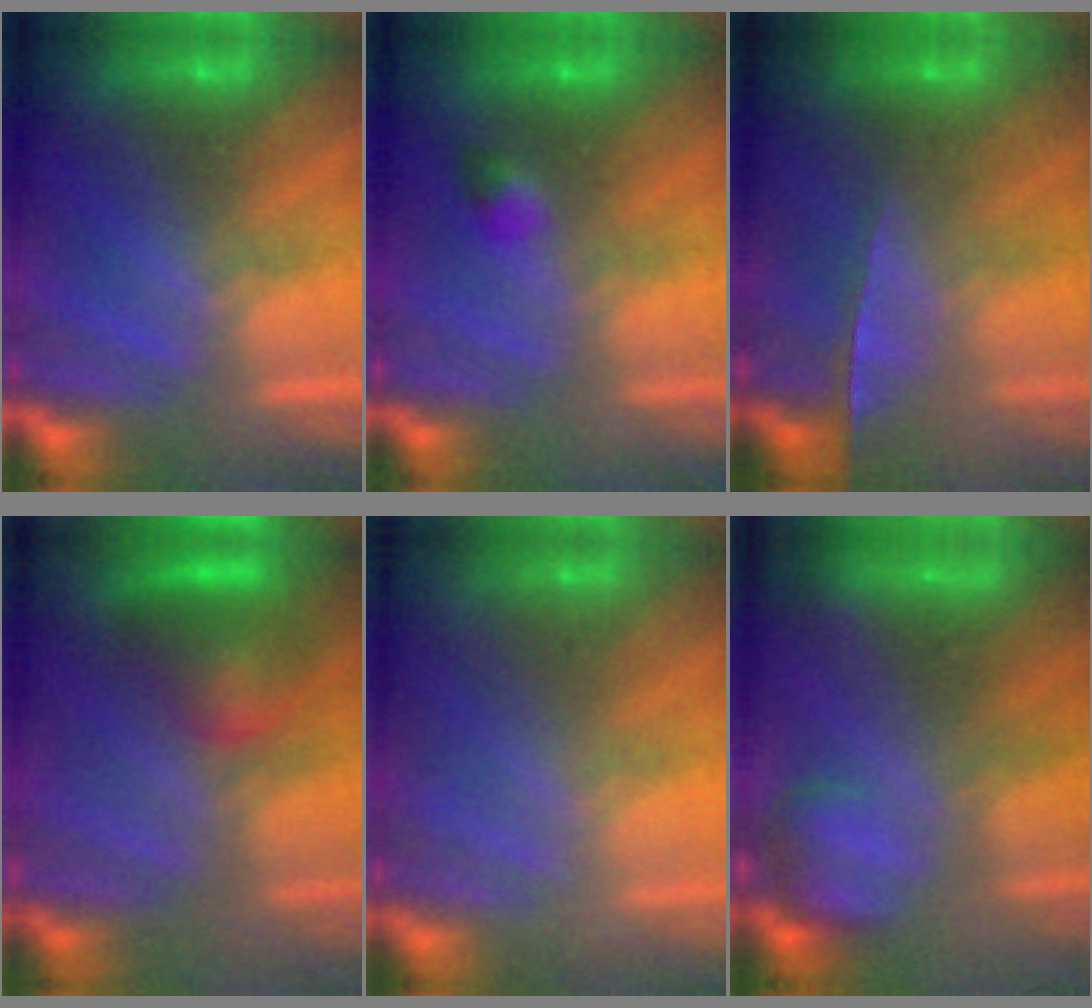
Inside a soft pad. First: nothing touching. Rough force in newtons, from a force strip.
{"total": 2.6}
{"total": 1.6}
{"total": 6.0}
{"total": 2.7}
{"total": 6.5}